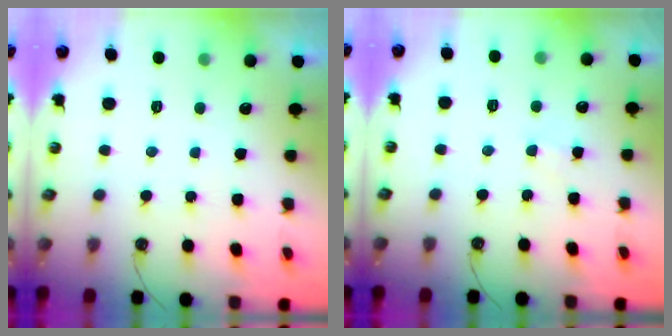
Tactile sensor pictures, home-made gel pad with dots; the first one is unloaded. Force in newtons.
{"total": 3.0, "press": 3.0, "slide": 0.4}